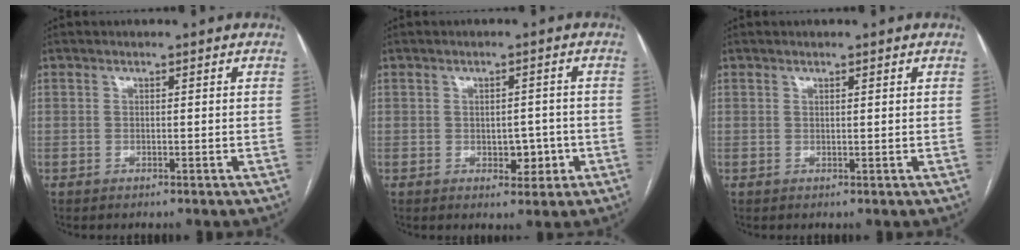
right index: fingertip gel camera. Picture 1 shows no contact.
{"total": 3.8, "force": [-1.0, 2.4, 2.7], "torque": [-0.028, 0.006, -0.005]}
{"total": 0.5, "force": [0.4, 0.0, 0.3], "torque": [-0.008, 0.000, 0.006]}